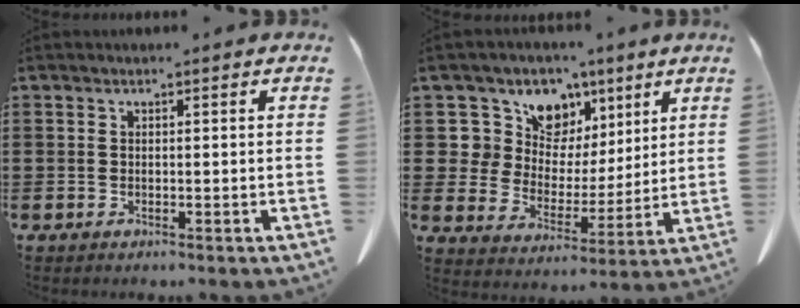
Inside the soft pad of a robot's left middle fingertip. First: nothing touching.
{"total": 9.5, "force": [5.8, 7.1, 2.5], "torque": [-0.091, -0.033, 0.108]}